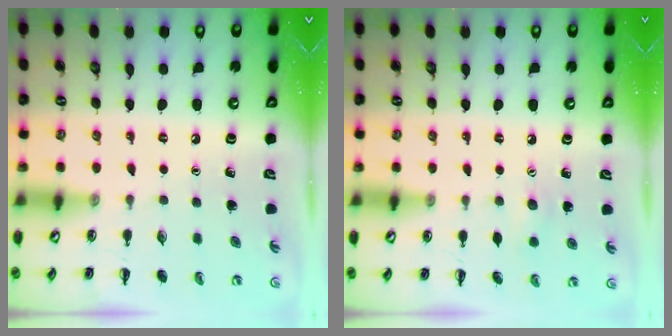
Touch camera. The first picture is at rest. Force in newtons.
{"total": 5.4, "press": 5.3, "slide": 1.2}